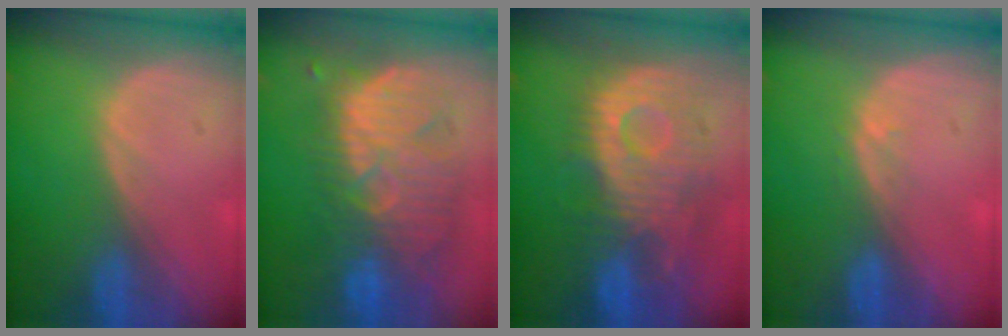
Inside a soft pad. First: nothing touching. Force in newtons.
{"total": 10.5, "press": 10.2, "slide": 2.6}
{"total": 11.2, "press": 10.3, "slide": 4.5}
{"total": 1.0, "press": 0.7, "slide": 0.7}